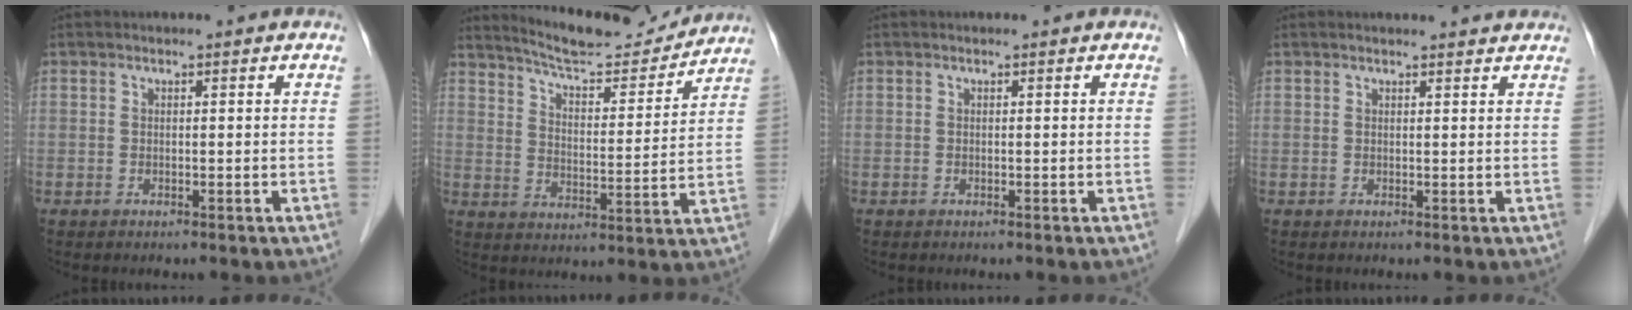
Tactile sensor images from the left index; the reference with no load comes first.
{"total": 13.3, "force": [12.8, 1.3, 3.1], "torque": [-0.051, -0.005, 0.192]}
{"total": 0.0}
{"total": 4.1, "force": [4.0, 0.4, 0.8], "torque": [-0.014, 0.011, 0.039]}